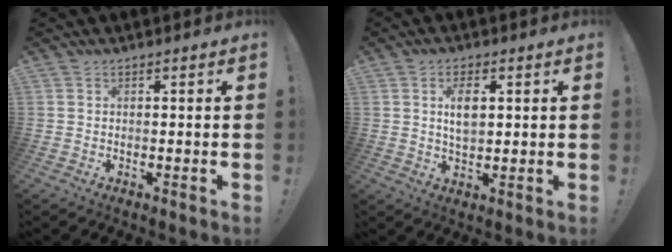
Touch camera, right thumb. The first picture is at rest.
{"total": 6.0, "force": [1.4, 3.2, 4.8], "torque": [-0.090, 0.000, 0.019]}